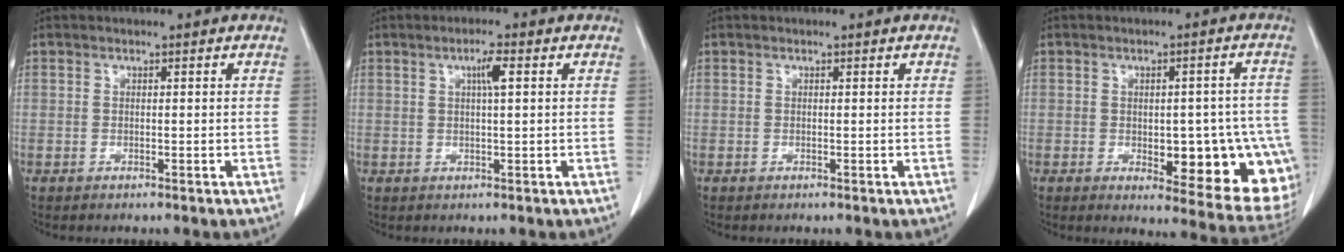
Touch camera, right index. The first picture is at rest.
{"total": 3.0, "force": [1.1, 0.3, 2.7], "torque": [-0.047, 0.001, 0.016]}
{"total": 0.0}
{"total": 16.0, "force": [-4.1, 5.9, 14.4], "torque": [-0.101, 0.013, -0.030]}